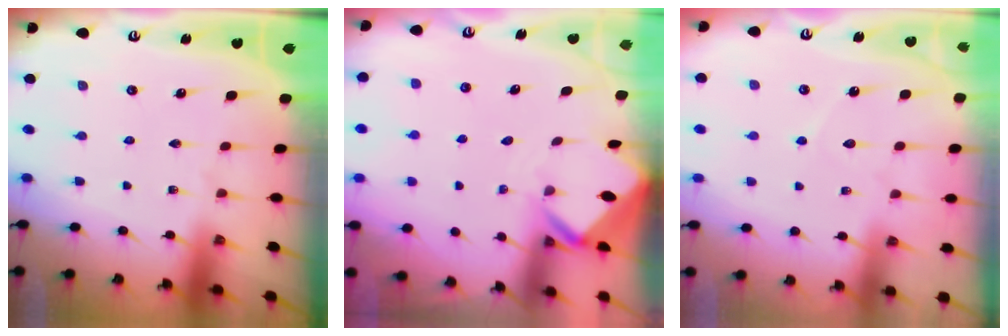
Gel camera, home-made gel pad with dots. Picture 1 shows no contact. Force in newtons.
{"total": 2.9, "press": 2.9, "slide": 0.2}
{"total": 4.5, "press": 4.5, "slide": 0.3}